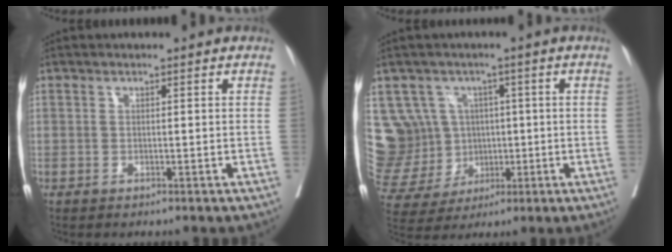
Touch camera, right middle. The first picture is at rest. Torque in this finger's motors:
{"motor_torque": [-0.13, -0.01, -0.09, -0.04]}